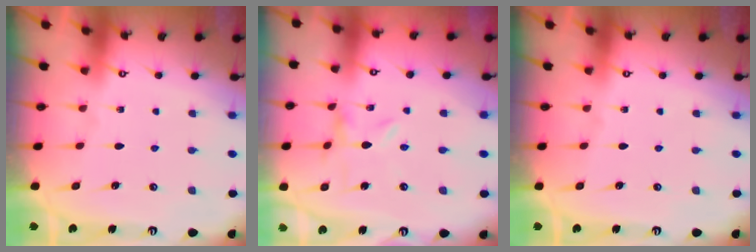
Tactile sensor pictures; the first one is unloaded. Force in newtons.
{"total": 0.0}
{"total": 0.0}